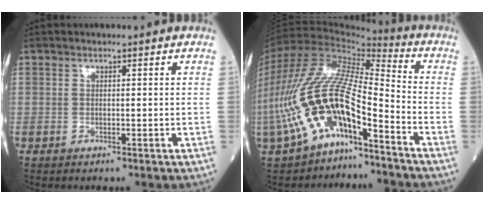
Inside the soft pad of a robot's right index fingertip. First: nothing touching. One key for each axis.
{"total": 17.3, "fx": -8.1, "fy": 5.6, "fz": 14.2, "tx": -0.300, "ty": 0.026, "tz": -0.142}